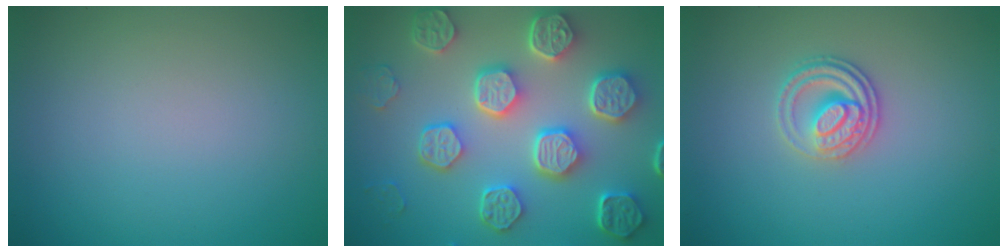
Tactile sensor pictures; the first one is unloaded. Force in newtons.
{"total": 8.5, "press": 6.5, "slide": 5.5}
{"total": 2.8, "press": 2.6, "slide": 1.0}